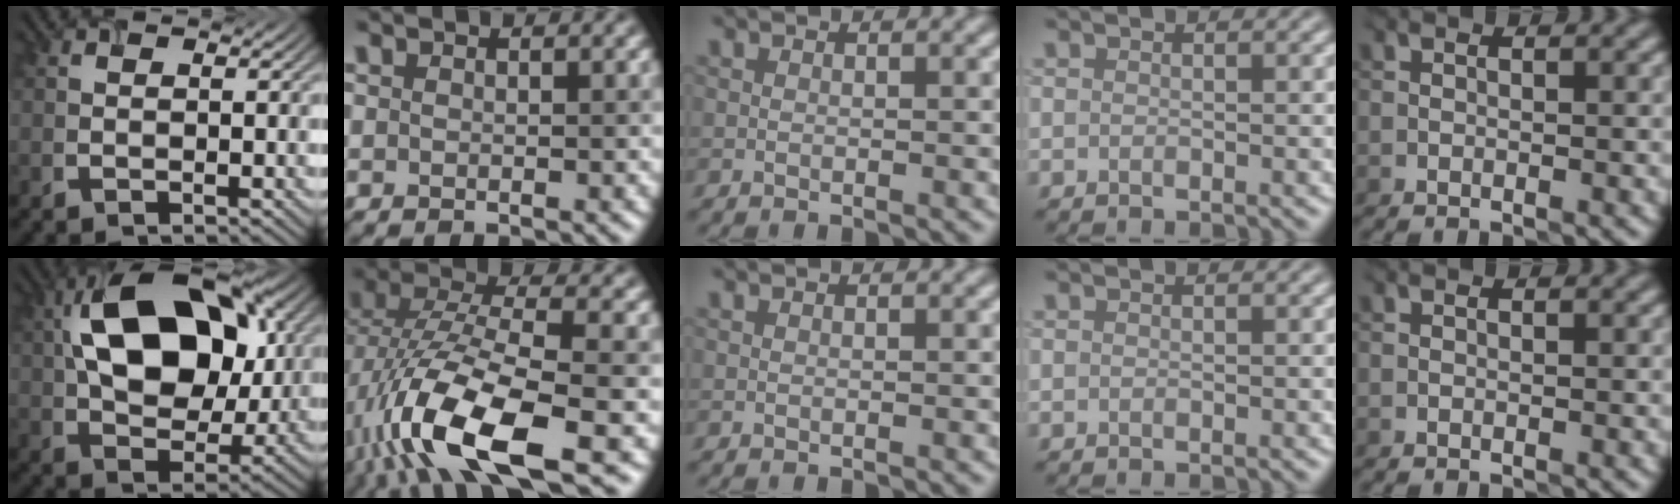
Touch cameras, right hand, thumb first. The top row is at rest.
{"thumb": {"total": 16.9, "force": [4.0, 10.6, 12.6], "torque": [-0.220, 0.028, 0.056]}, "index": {"total": 12.0, "force": [-4.6, 4.4, 10.2], "torque": [-0.212, -0.004, -0.092]}}